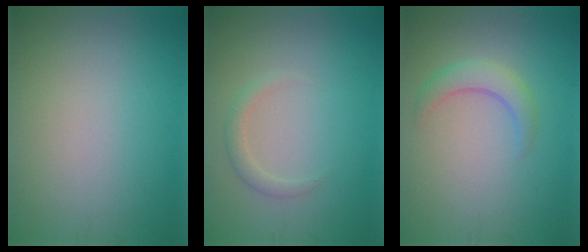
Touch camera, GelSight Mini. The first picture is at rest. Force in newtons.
{"total": 1.4, "press": 1.4, "slide": 0.1}
{"total": 2.4, "press": 2.4, "slide": 0.1}